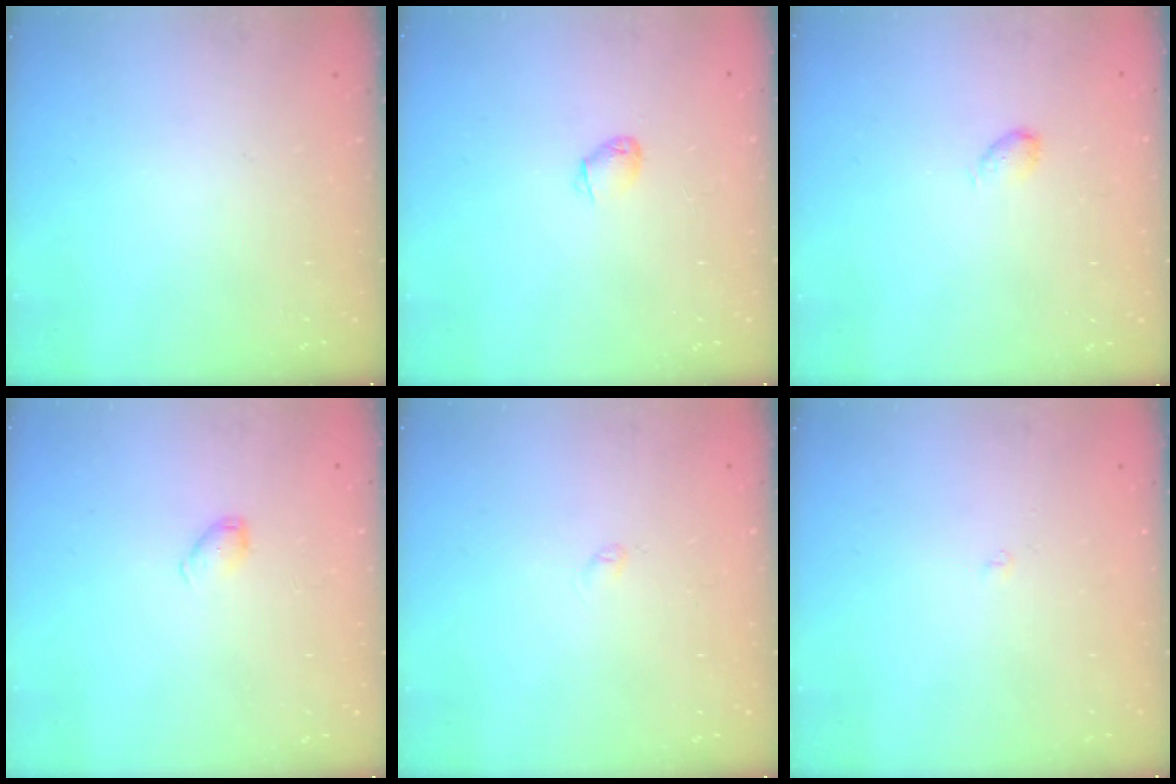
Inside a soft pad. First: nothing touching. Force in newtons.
{"total": 2.3, "press": 2.3, "slide": 0.5}
{"total": 4.2, "press": 4.2, "slide": 0.8}
{"total": 5.4, "press": 5.4, "slide": 0.6}
{"total": 2.4, "press": 2.3, "slide": 0.4}
{"total": 1.7, "press": 1.7, "slide": 0.3}